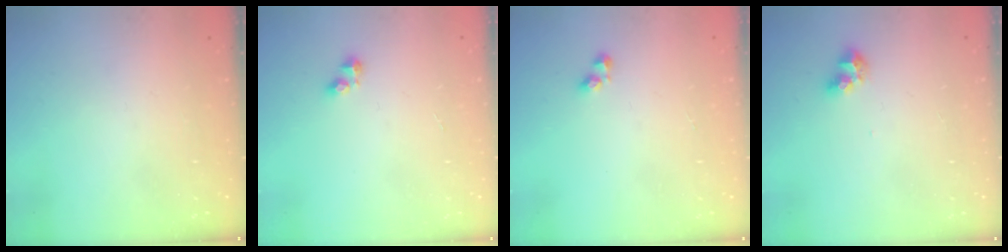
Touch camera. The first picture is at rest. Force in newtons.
{"total": 2.5, "press": 2.5, "slide": 0.3}
{"total": 2.4, "press": 2.3, "slide": 0.6}
{"total": 6.8, "press": 6.8, "slide": 0.6}